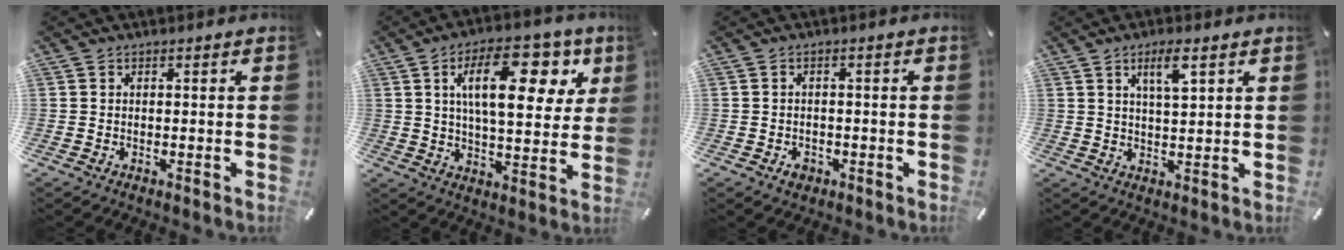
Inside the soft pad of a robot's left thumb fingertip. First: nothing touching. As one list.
[{"total": 19.4, "force": [7.5, 9.1, 15.4], "torque": [-0.234, -0.010, 0.116]}, {"total": 2.8, "force": [-1.4, 2.0, 1.3], "torque": [-0.022, 0.009, -0.025]}, {"total": 5.5, "force": [2.9, 1.3, 4.5], "torque": [-0.081, -0.005, 0.046]}]